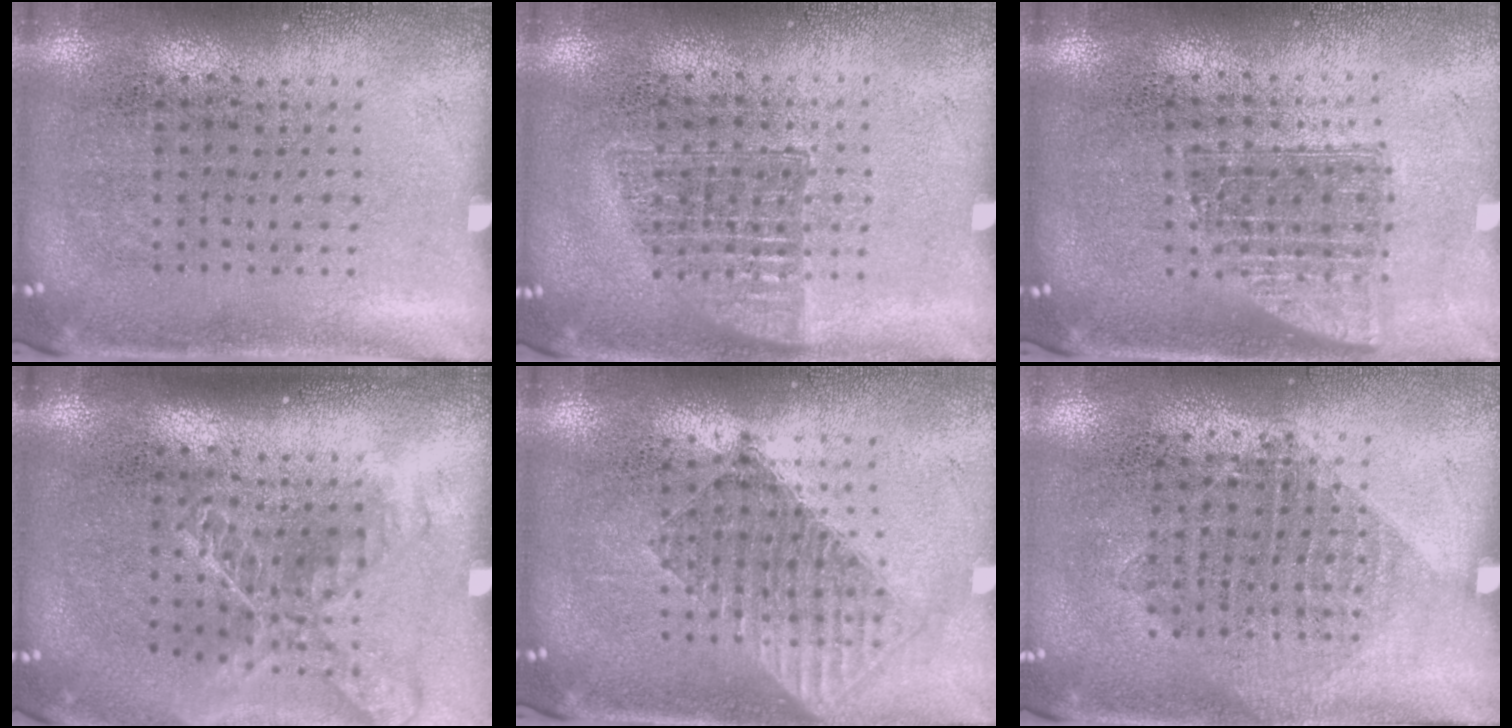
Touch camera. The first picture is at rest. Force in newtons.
{"total": 1.1, "press": 1.0, "slide": 0.6}
{"total": 1.5, "press": 1.2, "slide": 1.0}
{"total": 2.0, "press": 1.5, "slide": 1.3}
{"total": 1.5, "press": 1.3, "slide": 0.7}
{"total": 1.1, "press": 0.9, "slide": 0.5}